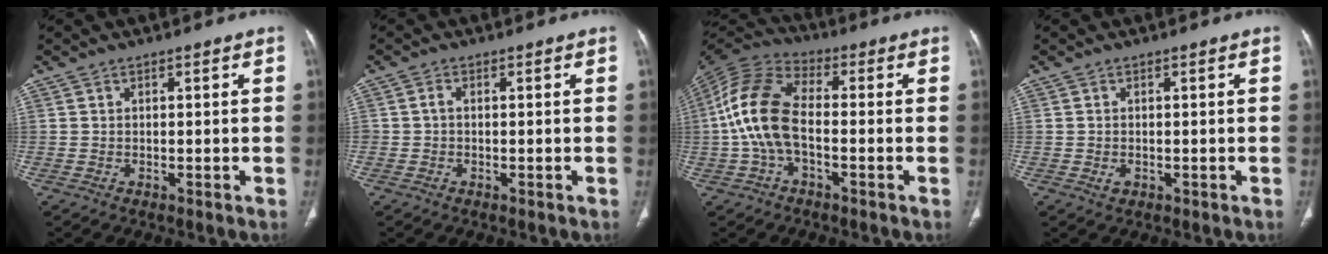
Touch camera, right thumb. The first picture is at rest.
{"total": 1.0, "force": [-0.1, 0.7, 0.7], "torque": [-0.010, 0.002, -0.004]}
{"total": 13.0, "force": [-1.6, 7.0, 10.8], "torque": [-0.234, 0.034, -0.037]}
{"total": 1.2, "force": [-0.3, 0.9, 0.8], "torque": [-0.014, 0.003, 0.000]}